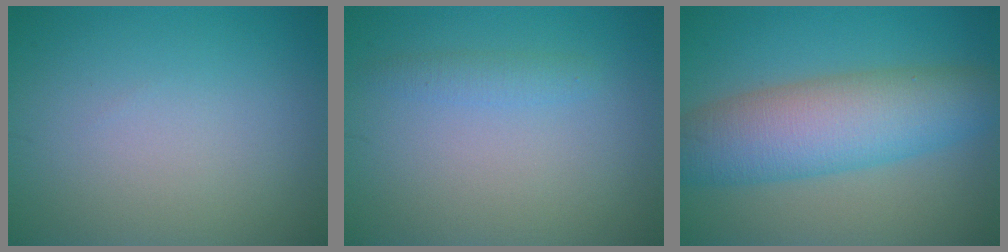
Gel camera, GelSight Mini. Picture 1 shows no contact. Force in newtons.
{"total": 1.3, "press": 1.3, "slide": 0.0}
{"total": 8.3, "press": 8.3, "slide": 0.1}